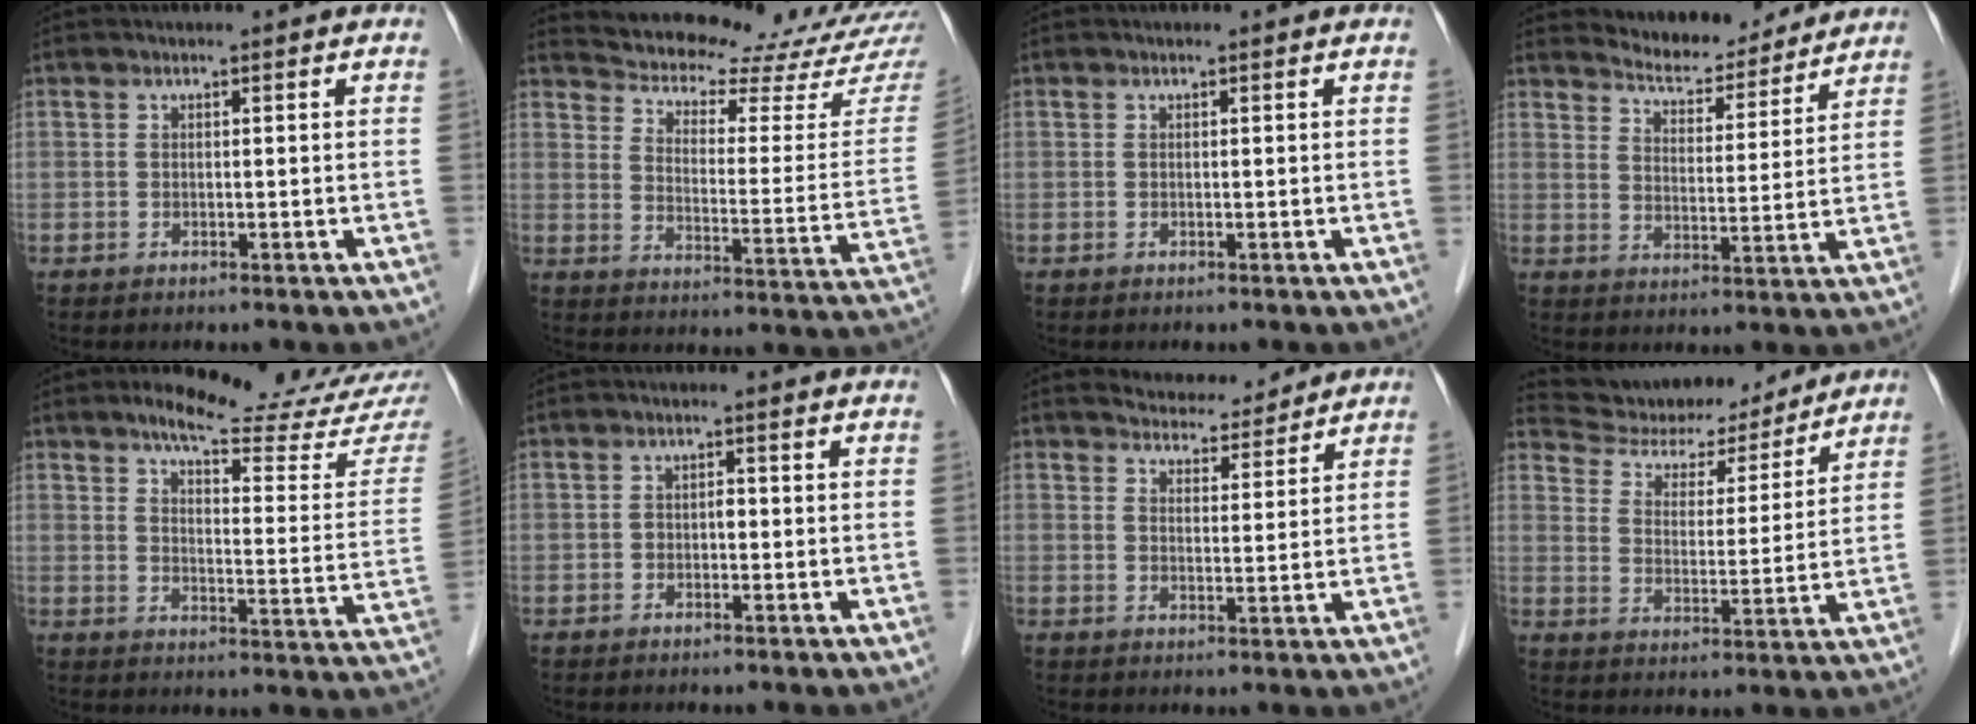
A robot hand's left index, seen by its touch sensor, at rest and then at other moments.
{"total": 20.4, "force": [19.1, 3.1, 6.5], "torque": [-0.098, -0.070, 0.226]}
{"total": 0.0}
{"total": 10.5, "force": [10.1, 2.1, 1.7], "torque": [-0.023, 0.001, 0.146]}
{"total": 18.5, "force": [16.4, 1.6, 8.4], "torque": [-0.104, -0.062, 0.191]}
{"total": 1.4, "force": [-0.3, 0.9, 1.0], "torque": [-0.013, 0.005, -0.008]}
{"total": 5.9, "force": [5.7, 1.3, 0.7], "torque": [-0.013, 0.004, 0.083]}
{"total": 16.2, "force": [15.2, 4.3, 3.6], "torque": [-0.055, 0.007, 0.223]}